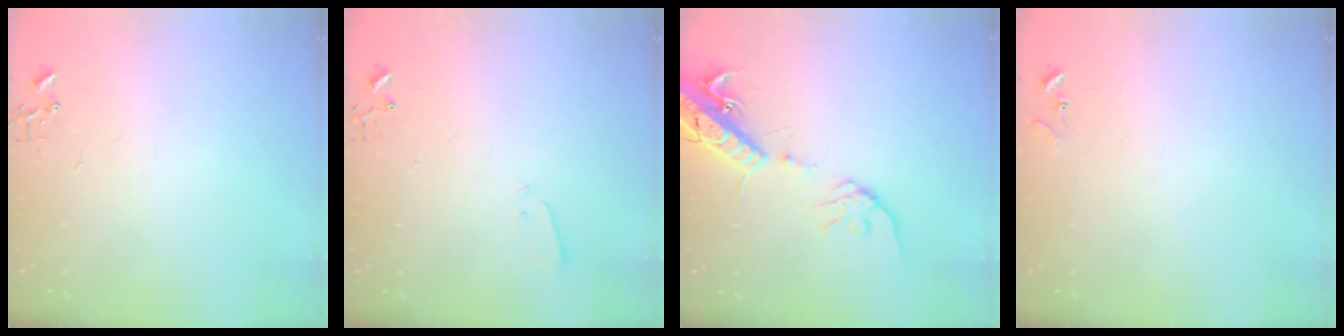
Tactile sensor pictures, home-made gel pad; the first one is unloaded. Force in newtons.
{"total": 2.1, "press": 2.0, "slide": 0.4}
{"total": 16.5, "press": 16.2, "slide": 3.6}
{"total": 7.7, "press": 7.6, "slide": 0.6}